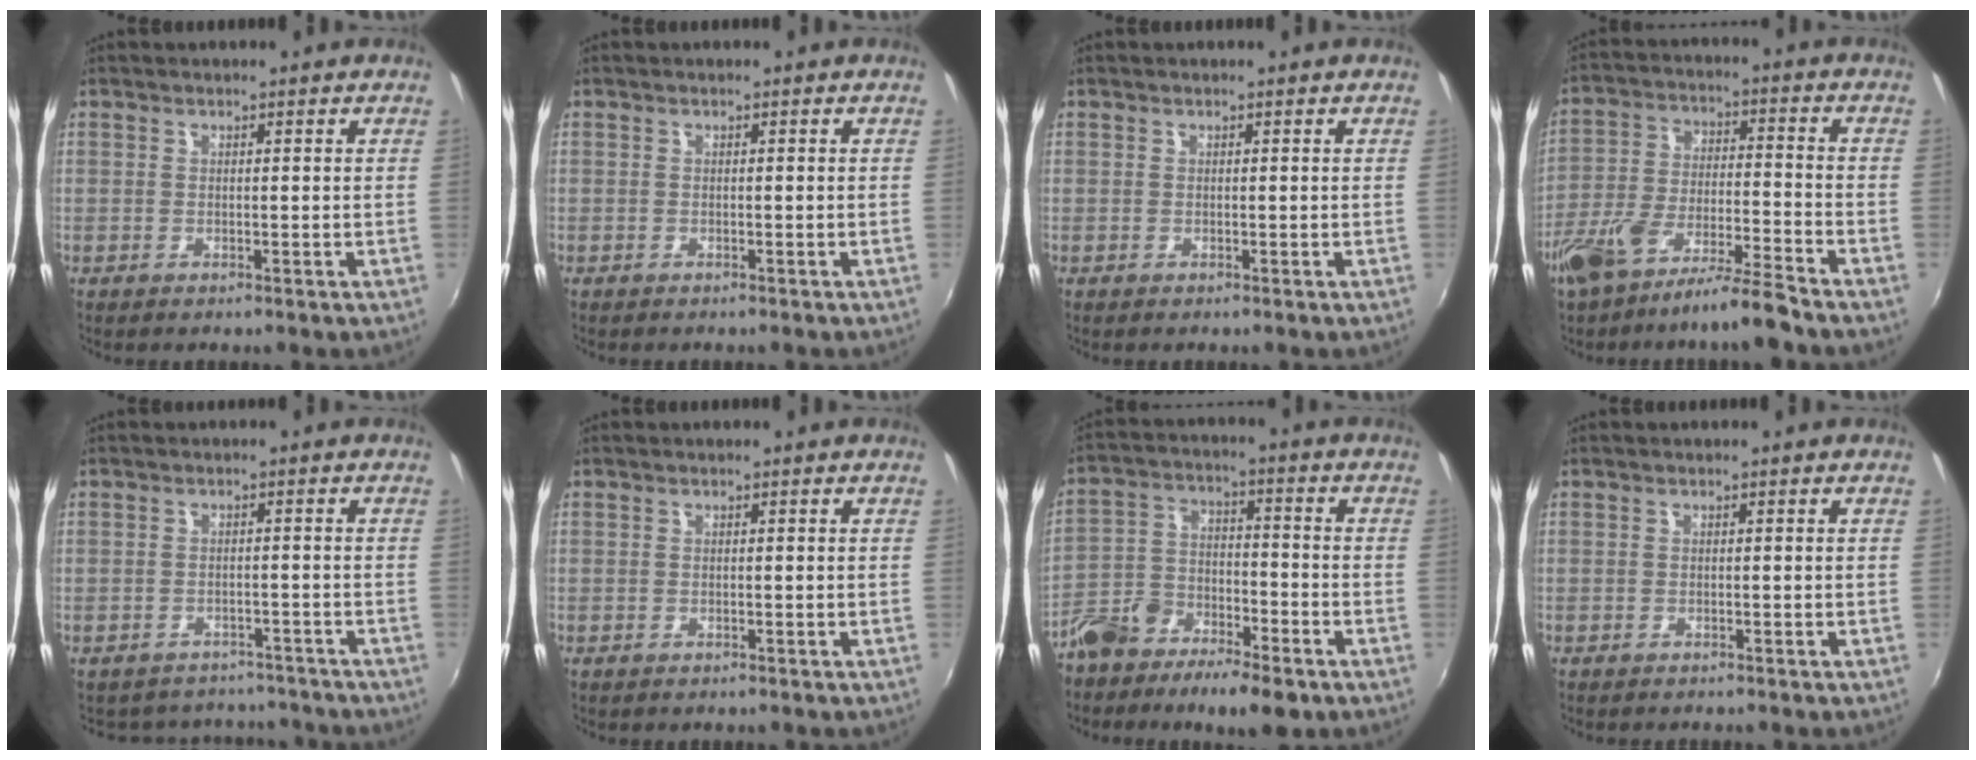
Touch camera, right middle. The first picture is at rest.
{"total": 0.5, "force": [-0.5, 0.1, 0.1], "torque": [-0.002, -0.003, -0.008]}
{"total": 0.0}
{"total": 10.9, "force": [-8.7, 0.9, 6.5], "torque": [-0.137, -0.006, -0.158]}
{"total": 9.6, "force": [-8.3, 4.5, 1.5], "torque": [-0.036, 0.024, -0.098]}
{"total": 1.0, "force": [-0.9, 0.4, 0.2], "torque": [-0.008, -0.004, -0.011]}
{"total": 12.5, "force": [-8.6, 5.4, 7.4], "torque": [-0.162, -0.005, -0.155]}
{"total": 1.9, "force": [-1.8, 0.4, 0.5], "torque": [-0.018, -0.012, -0.026]}